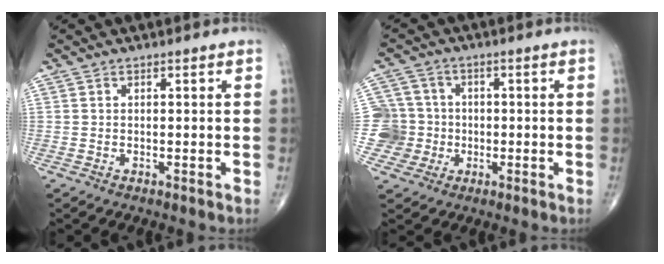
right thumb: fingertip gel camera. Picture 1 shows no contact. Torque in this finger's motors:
{"motor_torque": [-0.36, -0.08, -0.08, 0.17, -0.10]}